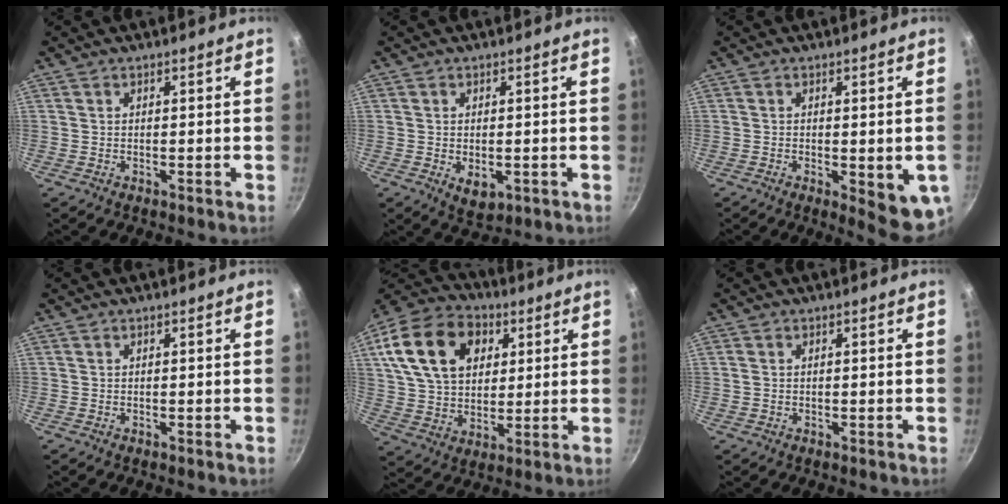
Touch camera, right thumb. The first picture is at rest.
{"total": 4.5, "force": [-0.9, 2.8, 3.4], "torque": [-0.050, -0.011, -0.007]}
{"total": 8.8, "force": [-1.9, 2.9, 8.1], "torque": [-0.081, -0.007, -0.018]}
{"total": 0.0}
{"total": 21.0, "force": [7.0, 14.8, 13.2], "torque": [-0.217, 0.004, 0.117]}
{"total": 1.0, "force": [0.1, 0.9, 0.5], "torque": [-0.010, 0.003, 0.000]}